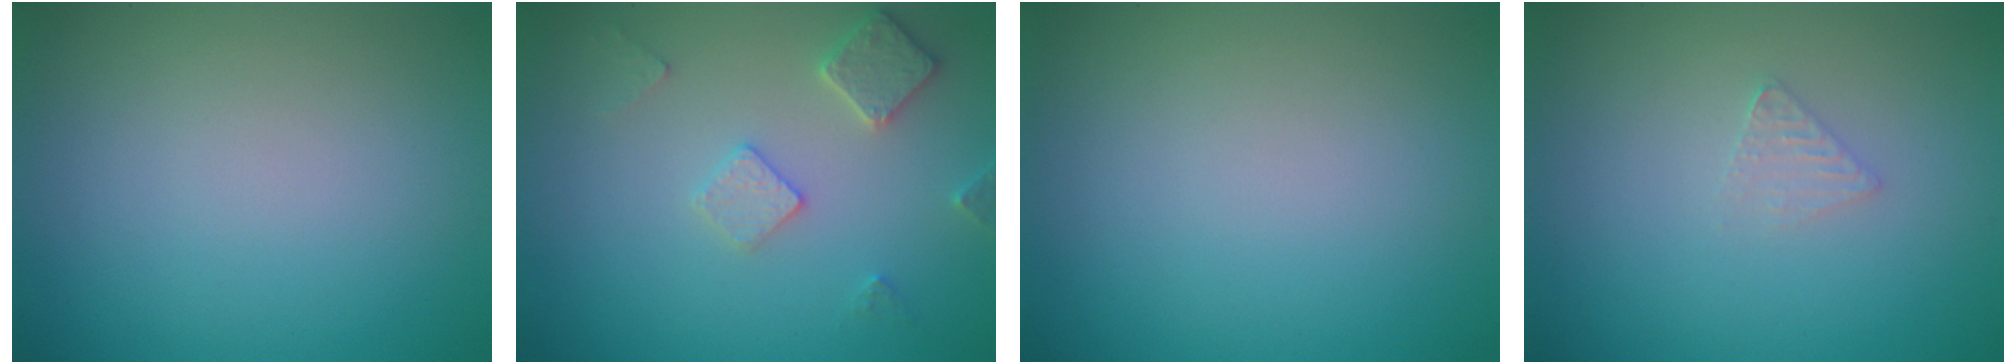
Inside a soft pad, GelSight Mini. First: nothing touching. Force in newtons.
{"total": 2.9, "press": 2.9, "slide": 0.4}
{"total": 0.0}
{"total": 1.0, "press": 1.0, "slide": 0.1}